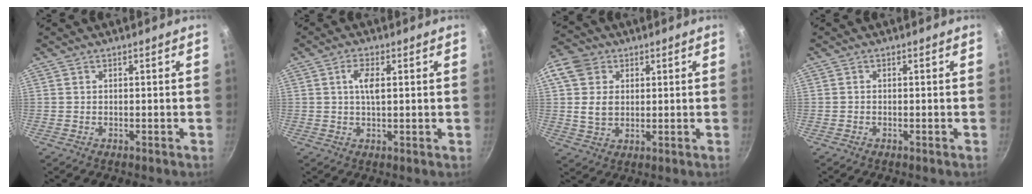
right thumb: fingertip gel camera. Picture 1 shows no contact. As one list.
[{"total": 4.0, "force": [0.9, 1.6, 3.6], "torque": [-0.067, 0.005, 0.016]}, {"total": 10.6, "force": [2.4, 8.5, 5.7], "torque": [-0.094, -0.001, 0.038]}, {"total": 0.0}]